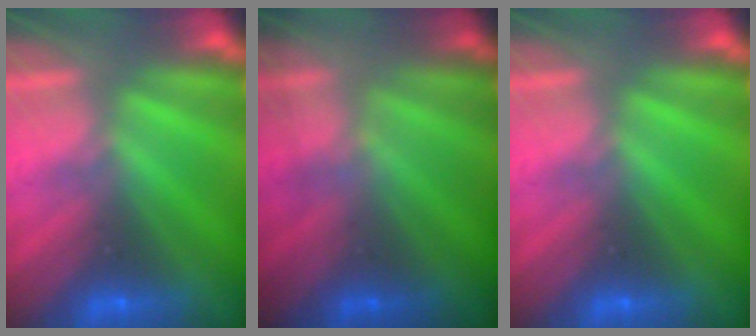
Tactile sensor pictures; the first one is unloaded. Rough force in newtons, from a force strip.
{"total": 1.5}
{"total": 0.0}